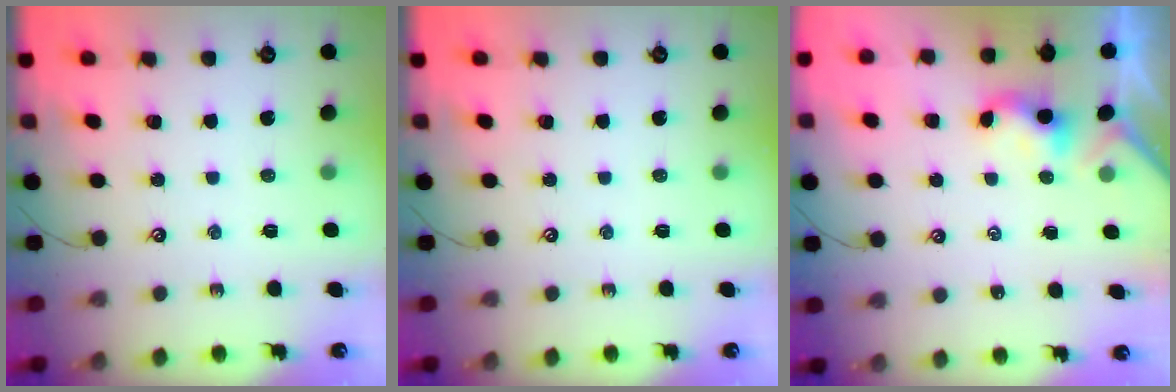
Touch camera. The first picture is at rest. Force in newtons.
{"total": 0.0}
{"total": 1.1, "press": 1.0, "slide": 0.2}